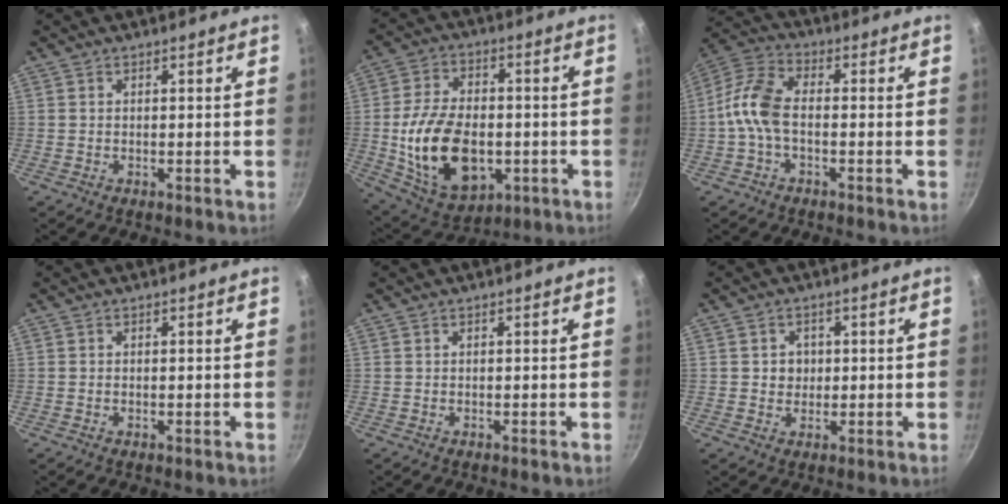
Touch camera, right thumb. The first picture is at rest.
{"total": 19.2, "force": [-2.9, 12.2, 14.5], "torque": [-0.249, 0.013, -0.034]}
{"total": 8.6, "force": [-1.6, 4.8, 6.9], "torque": [-0.142, 0.036, -0.049]}
{"total": 0.0}
{"total": 0.0}
{"total": 3.1, "force": [0.3, 2.9, 1.1], "torque": [0.002, 0.001, 0.003]}